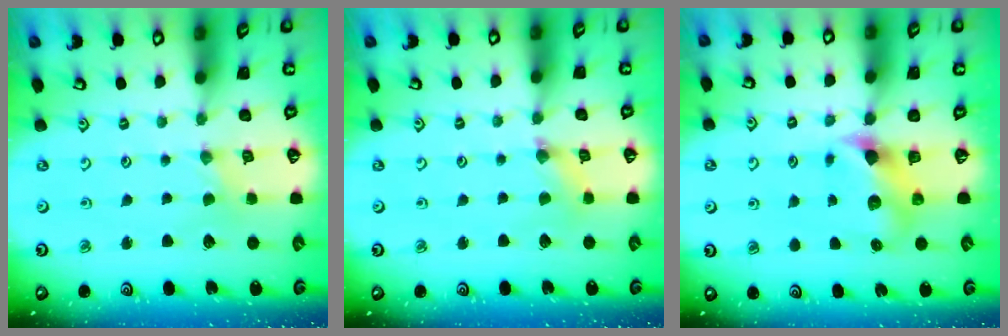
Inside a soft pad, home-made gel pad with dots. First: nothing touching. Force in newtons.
{"total": 1.5, "press": 1.5, "slide": 0.3}
{"total": 6.9, "press": 6.9, "slide": 0.9}